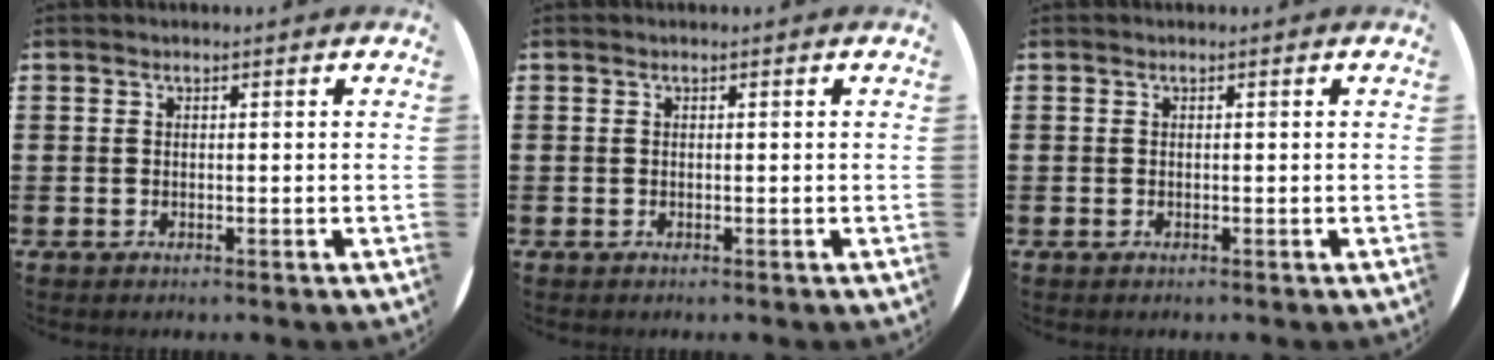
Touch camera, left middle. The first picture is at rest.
{"total": 0.0}
{"total": 0.0}